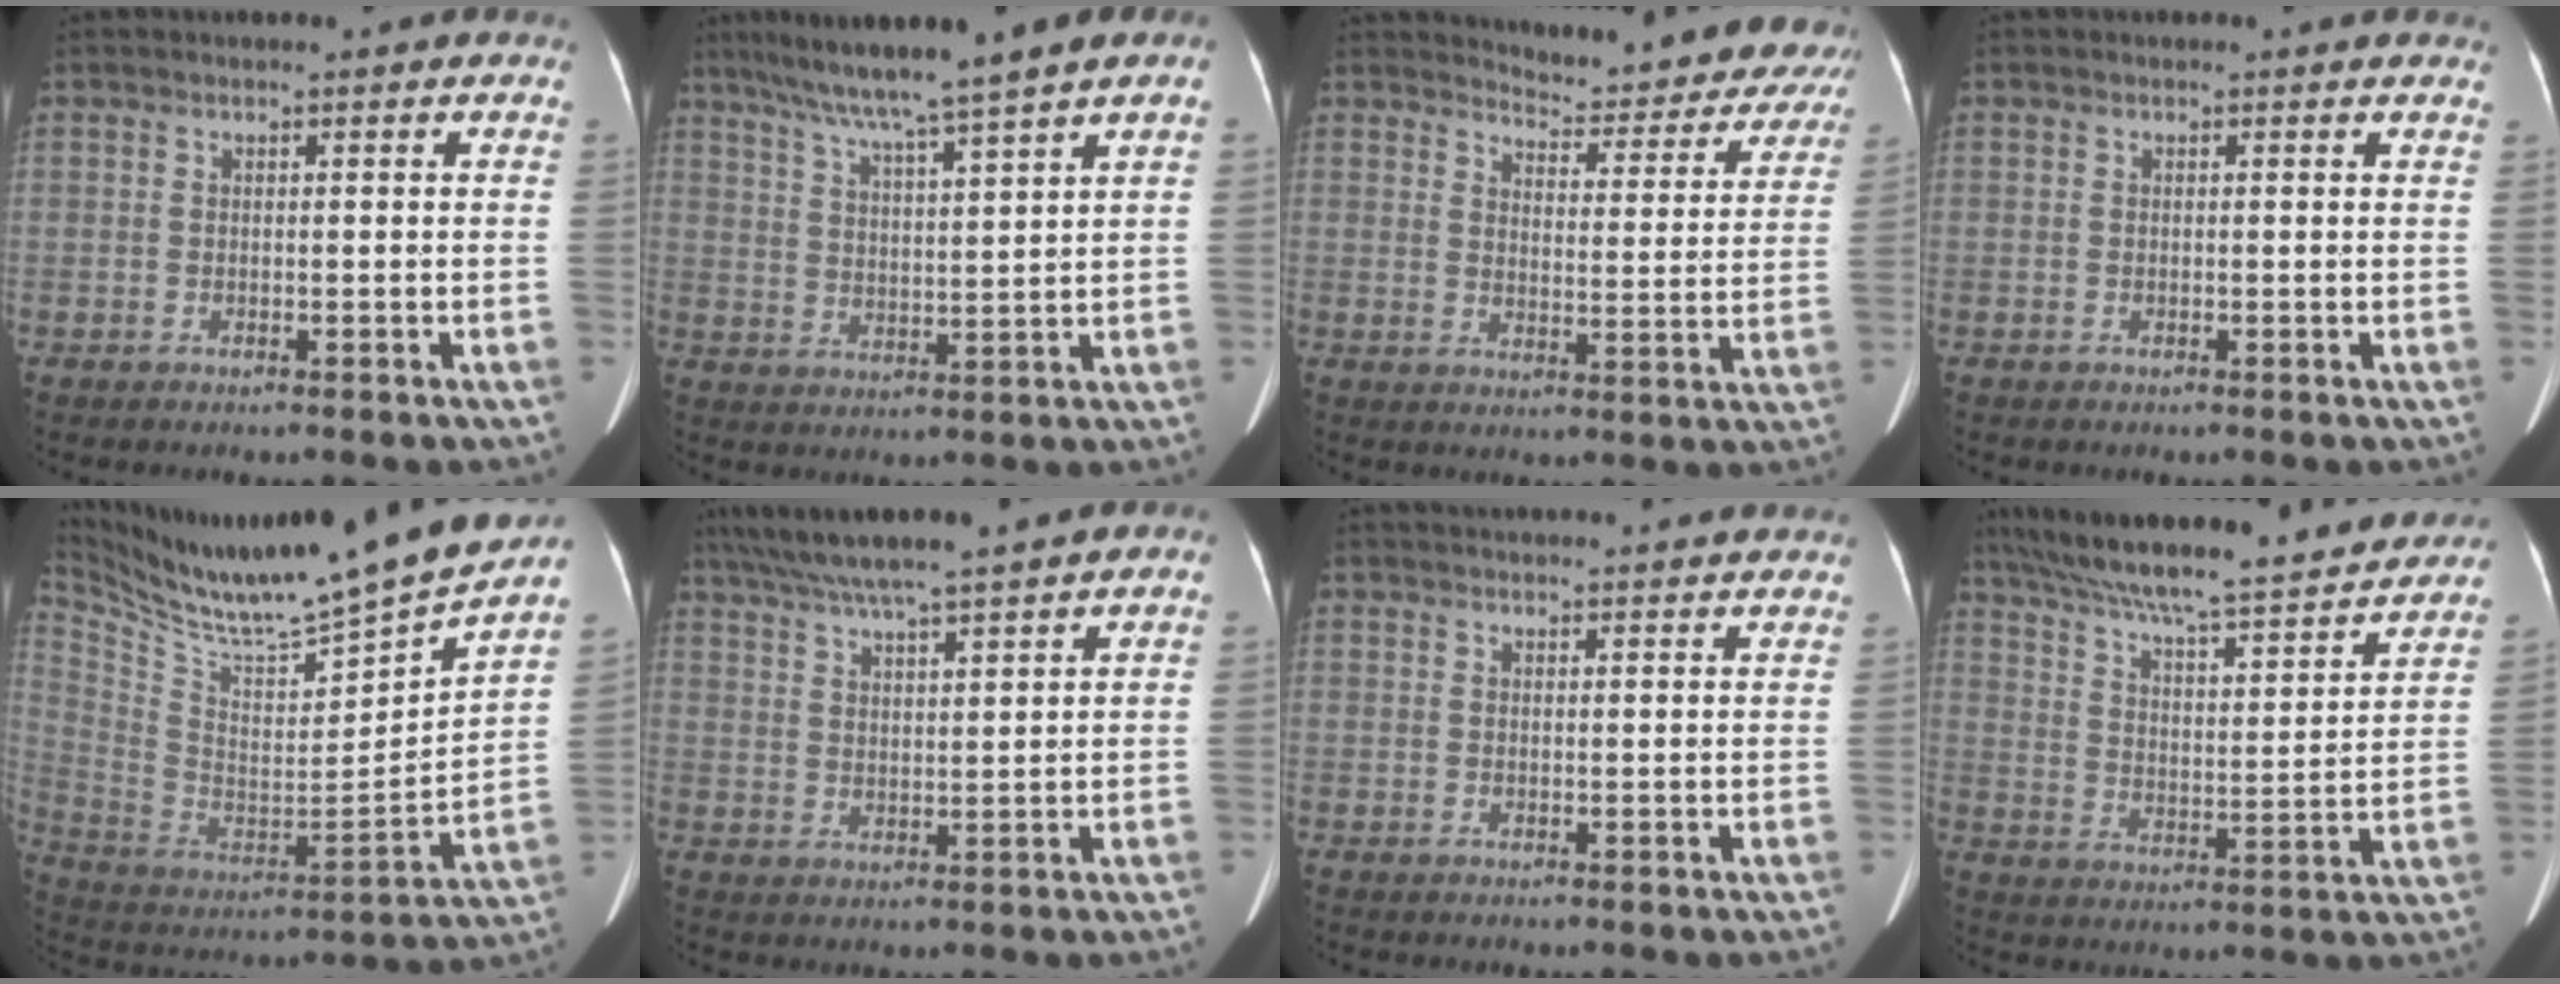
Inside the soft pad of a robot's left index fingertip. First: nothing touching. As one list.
[{"total": 10.5, "force": [8.0, -1.6, 6.6], "torque": [-0.110, 0.018, 0.136]}, {"total": 16.4, "force": [15.8, 3.4, 3.2], "torque": [-0.019, -0.056, 0.171]}, {"total": 2.8, "force": [2.5, 0.8, 0.8], "torque": [-0.012, 0.010, 0.016]}, {"total": 27.4, "force": [24.2, -0.2, 12.9], "torque": [-0.248, -0.072, 0.377]}, {"total": 12.4, "force": [10.6, -0.5, 6.4], "torque": [-0.117, 0.026, 0.173]}, {"total": 12.4, "force": [11.8, 0.5, 3.6], "torque": [-0.047, 0.023, 0.137]}, {"total": 24.9, "force": [21.9, 2.7, 11.6], "torque": [-0.201, -0.001, 0.314]}]